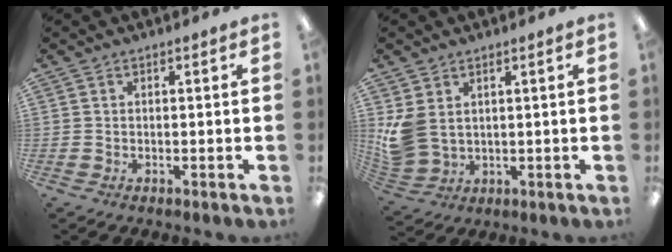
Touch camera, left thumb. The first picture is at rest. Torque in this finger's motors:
{"motor_torque": [0.02, 0.22, 0.49, -0.50, 0.05]}